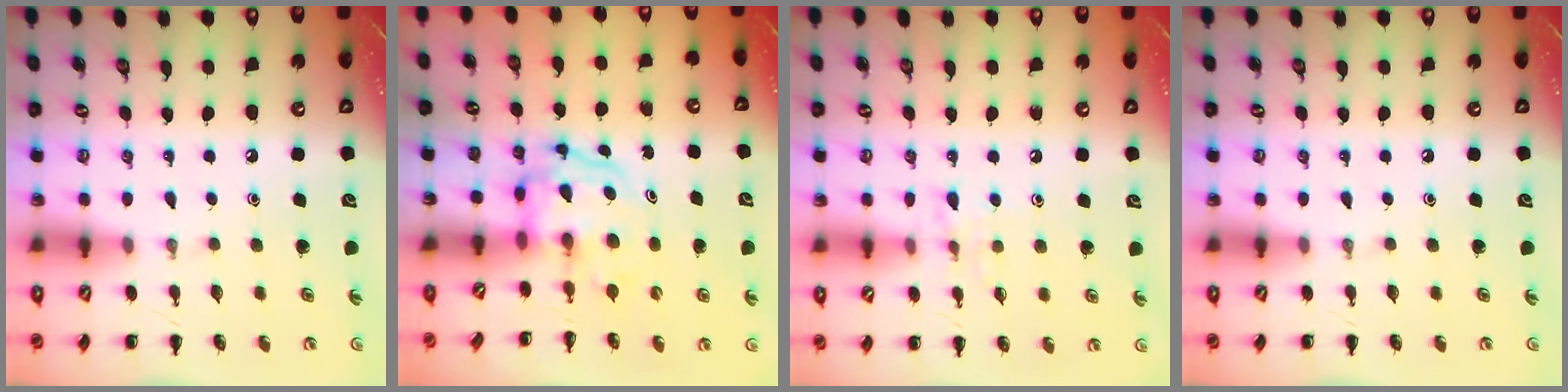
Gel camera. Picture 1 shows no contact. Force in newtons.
{"total": 3.8, "press": 3.7, "slide": 0.6}
{"total": 5.8, "press": 5.7, "slide": 1.0}
{"total": 0.0}